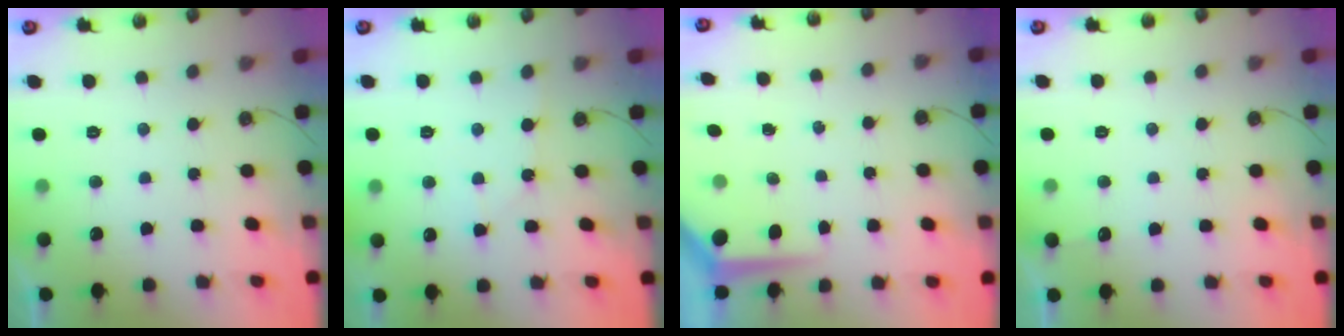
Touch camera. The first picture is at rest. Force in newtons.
{"total": 3.6, "press": 3.5, "slide": 0.5}
{"total": 5.2, "press": 5.2, "slide": 0.5}
{"total": 2.8, "press": 2.8, "slide": 0.4}